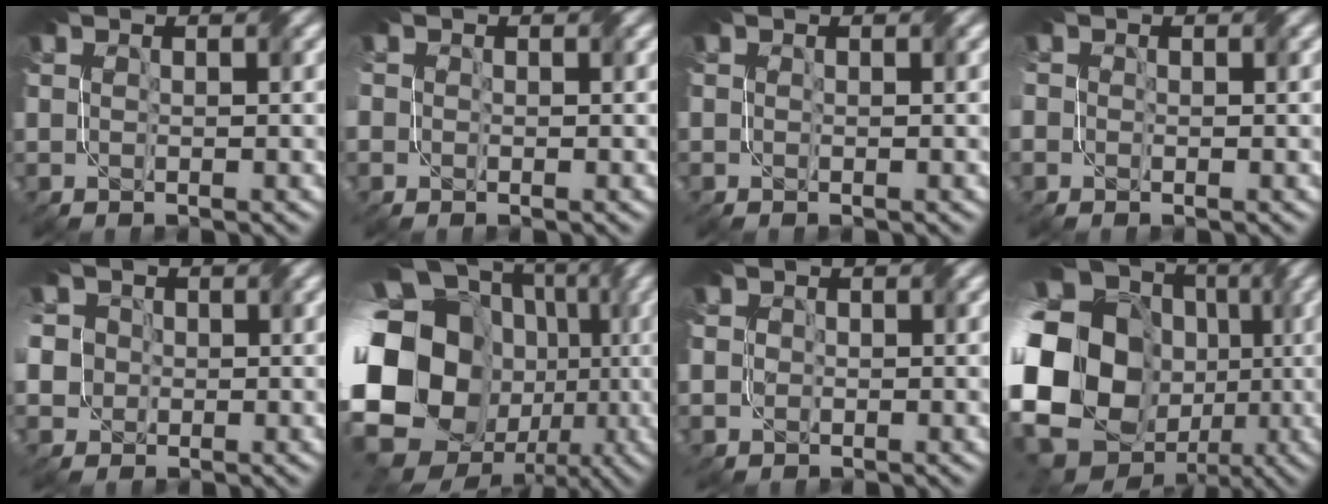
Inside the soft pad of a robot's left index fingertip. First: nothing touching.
{"total": 2.4, "force": [0.6, 2.0, 1.2], "torque": [-0.034, 0.012, 0.001]}
{"total": 0.0}
{"total": 2.7, "force": [0.4, 2.4, 1.3], "torque": [-0.035, 0.011, -0.012]}
{"total": 7.5, "force": [0.8, 6.6, 3.5], "torque": [-0.080, 0.027, -0.023]}
{"total": 20.9, "force": [-1.7, 16.7, 12.4], "torque": [-0.253, -0.018, -0.059]}
{"total": 2.3, "force": [0.7, 2.1, 0.6], "torque": [-0.015, 0.010, 0.005]}
{"total": 22.6, "force": [-1.2, 18.9, 12.3], "torque": [-0.267, -0.010, -0.078]}